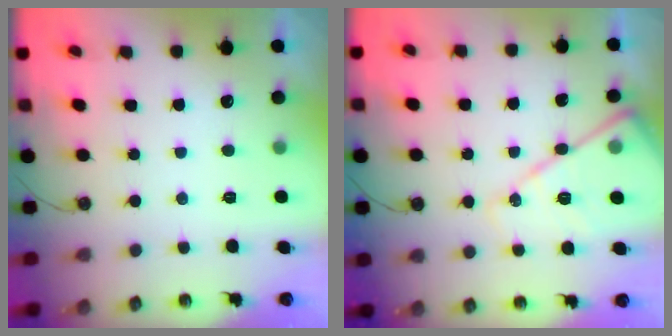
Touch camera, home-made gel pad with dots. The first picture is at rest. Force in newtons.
{"total": 14.0, "press": 13.9, "slide": 1.4}